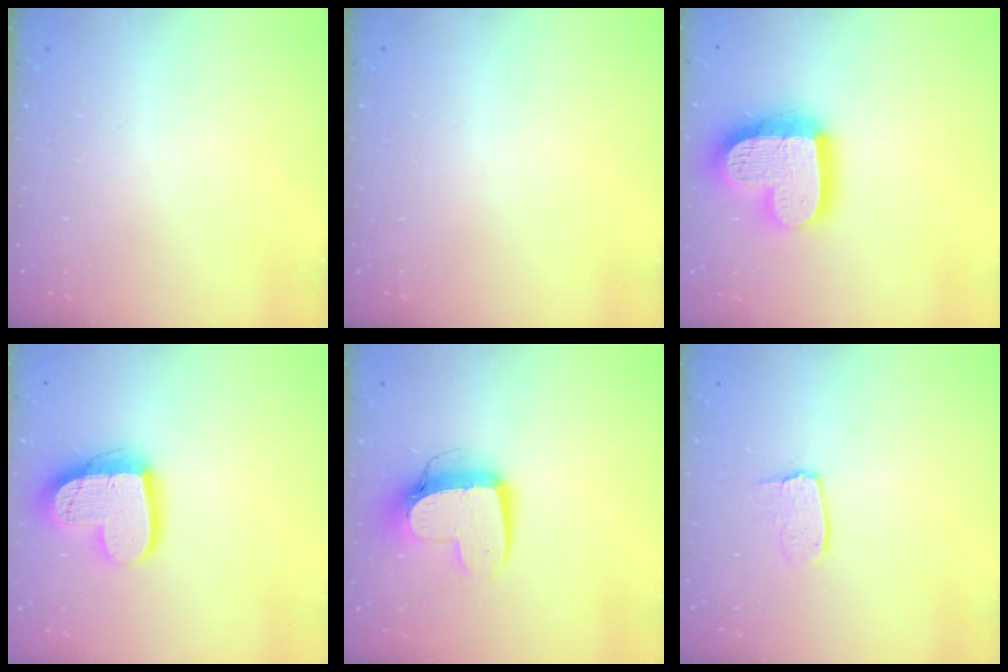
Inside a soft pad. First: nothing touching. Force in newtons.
{"total": 0.0}
{"total": 19.1, "press": 19.0, "slide": 2.0}
{"total": 17.8, "press": 17.7, "slide": 1.4}
{"total": 12.2, "press": 12.1, "slide": 1.3}
{"total": 3.0, "press": 3.0, "slide": 0.2}